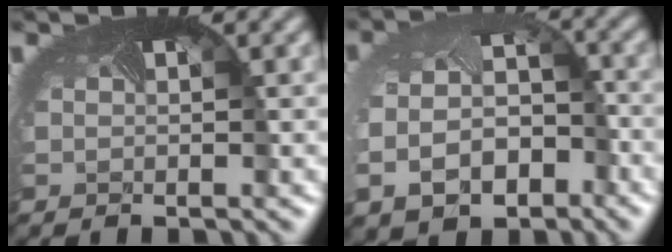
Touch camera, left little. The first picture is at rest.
{"total": 7.3, "force": [-3.5, 4.9, 4.2], "torque": [-0.099, -0.031, -0.046]}